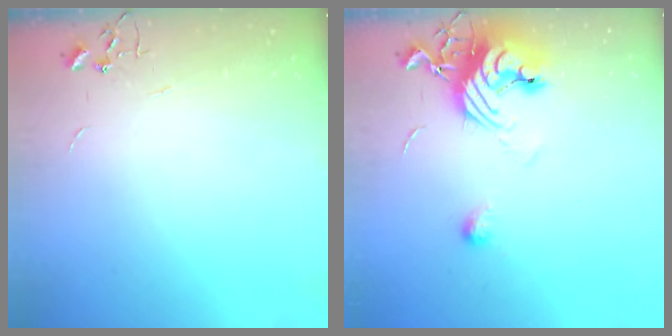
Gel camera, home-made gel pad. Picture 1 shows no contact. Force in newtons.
{"total": 12.2, "press": 12.1, "slide": 1.4}